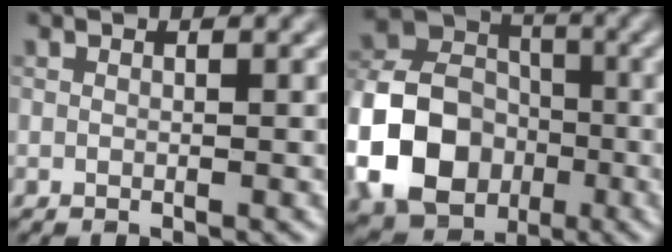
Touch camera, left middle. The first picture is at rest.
{"total": 11.7, "force": [-3.5, 9.0, 6.6], "torque": [-0.138, -0.006, -0.079]}